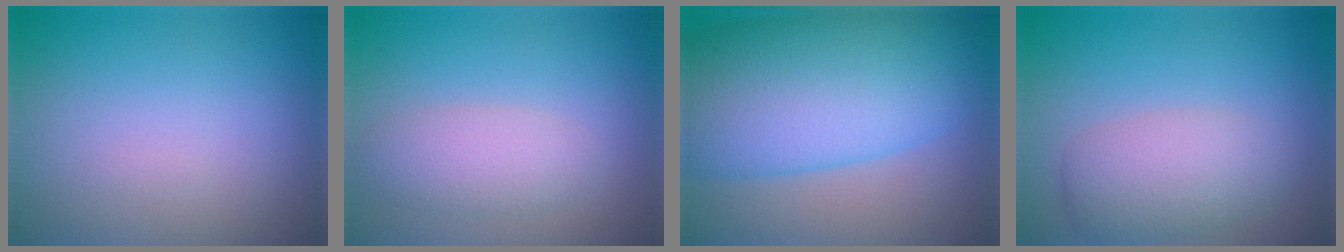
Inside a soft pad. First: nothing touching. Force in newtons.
{"total": 2.8, "press": 2.8, "slide": 0.3}
{"total": 12.4, "press": 12.4, "slide": 0.0}
{"total": 4.0, "press": 4.0, "slide": 0.1}